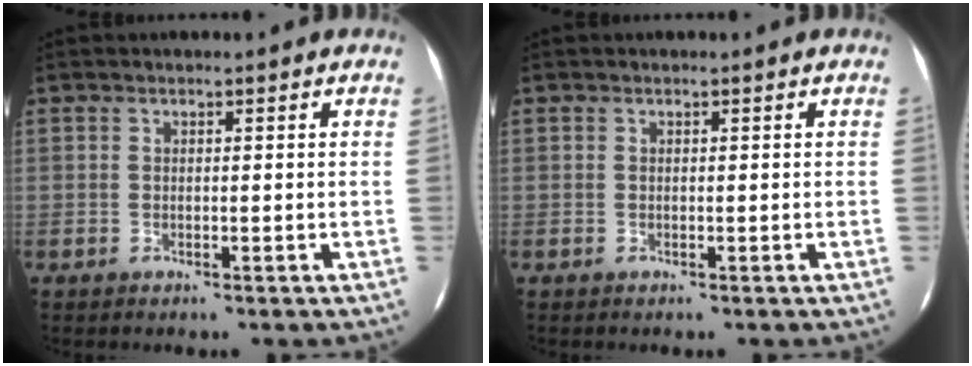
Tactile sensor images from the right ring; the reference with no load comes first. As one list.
[{"total": 0.0}]